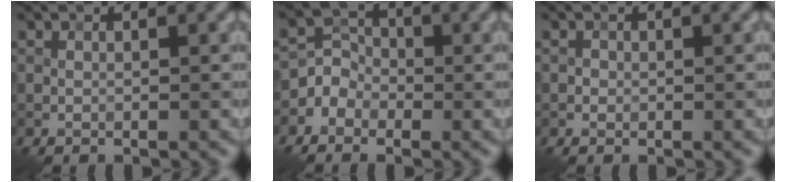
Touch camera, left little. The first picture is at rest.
{"total": 3.3, "force": [-1.4, 2.8, 0.9], "torque": [-0.002, 0.016, -0.037]}
{"total": 0.7, "force": [-0.1, 0.6, 0.1], "torque": [0.000, 0.000, -0.003]}